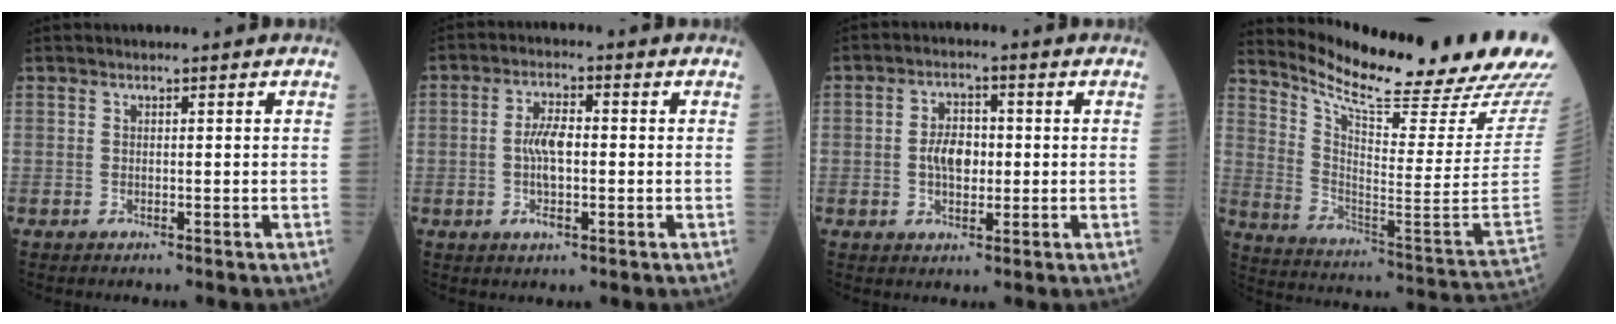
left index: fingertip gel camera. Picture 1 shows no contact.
{"total": 5.4, "force": [-0.6, 2.0, 5.0], "torque": [-0.107, 0.005, -0.013]}
{"total": 4.9, "force": [-0.3, 2.9, 4.0], "torque": [-0.078, 0.009, -0.004]}
{"total": 27.9, "force": [24.2, 1.0, 14.0], "torque": [-0.237, -0.096, 0.337]}